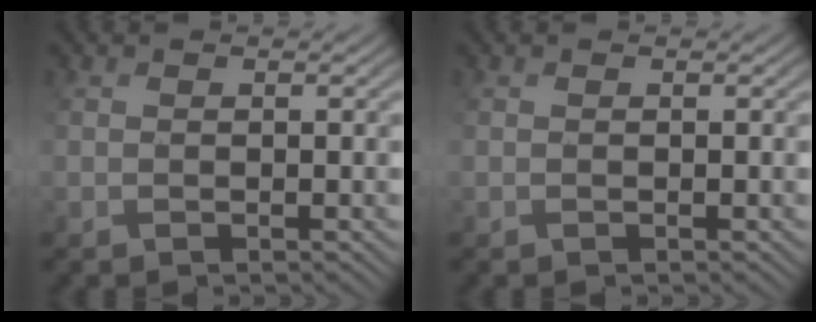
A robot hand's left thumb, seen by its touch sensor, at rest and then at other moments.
{"total": 0.0}